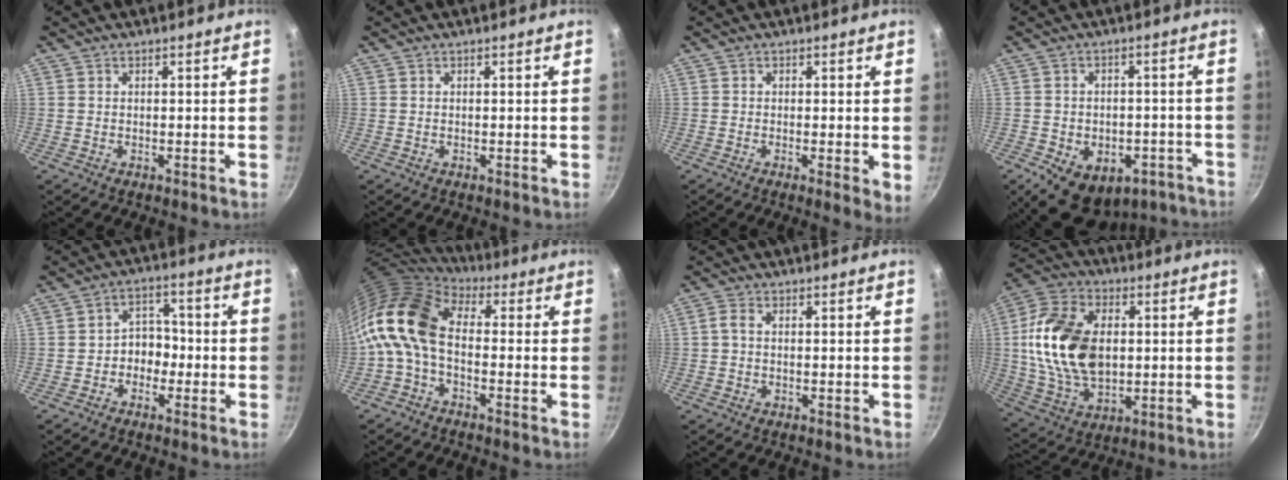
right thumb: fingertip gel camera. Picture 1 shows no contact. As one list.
[{"total": 0.0}, {"total": 3.2, "force": [-0.2, 1.0, 3.0], "torque": [-0.039, -0.012, -0.007]}, {"total": 14.9, "force": [-7.9, 9.8, 7.9], "torque": [-0.092, 0.032, -0.089]}, {"total": 5.4, "force": [-1.8, 4.3, 2.8], "torque": [0.002, 0.030, -0.036]}, {"total": 11.3, "force": [-1.1, 6.9, 8.9], "torque": [-0.163, 0.026, -0.040]}, {"total": 1.9, "force": [0.0, 1.2, 1.5], "torque": [-0.040, 0.008, -0.004]}, {"total": 20.2, "force": [1.5, 13.1, 15.3], "torque": [-0.275, 0.004, 0.026]}]